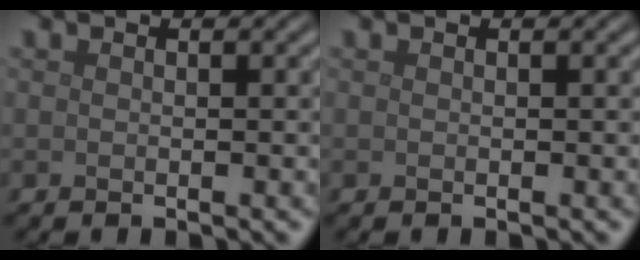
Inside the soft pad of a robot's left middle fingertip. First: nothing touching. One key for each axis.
{"total": 0.0}